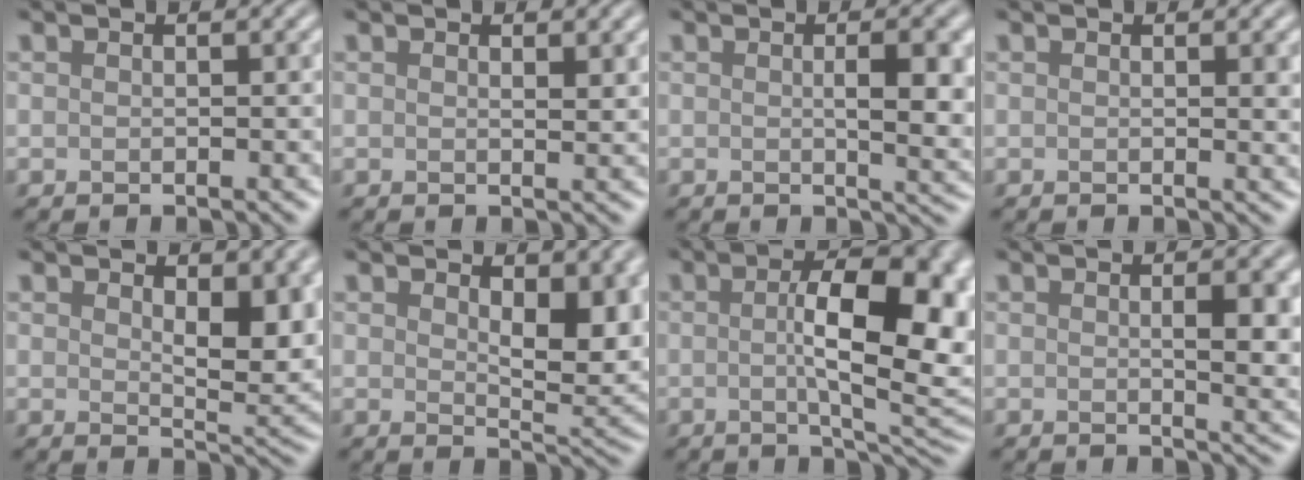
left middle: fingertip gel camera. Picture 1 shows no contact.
{"total": 0.7, "force": [0.5, 0.1, 0.5], "torque": [-0.005, -0.003, 0.009]}
{"total": 5.0, "force": [0.4, 1.3, 4.8], "torque": [-0.062, 0.001, 0.008]}
{"total": 1.4, "force": [0.3, 0.2, 1.3], "torque": [-0.013, -0.001, 0.004]}
{"total": 5.3, "force": [1.5, 2.4, 4.5], "torque": [-0.066, -0.008, 0.031]}
{"total": 6.0, "force": [1.7, 2.9, 4.9], "torque": [-0.074, -0.010, 0.033]}
{"total": 10.6, "force": [0.3, 3.4, 10.0], "torque": [-0.137, 0.000, 0.008]}
{"total": 4.1, "force": [0.5, 1.0, 4.0], "torque": [-0.050, 0.000, 0.009]}